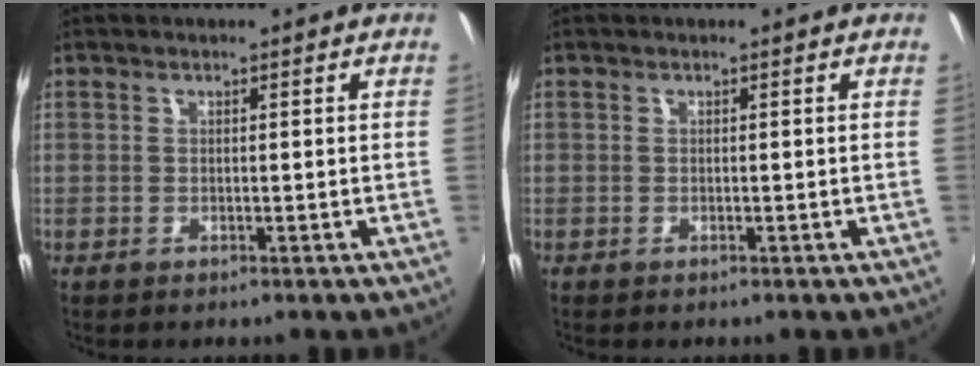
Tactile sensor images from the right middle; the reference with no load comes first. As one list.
[{"total": 0.0}]